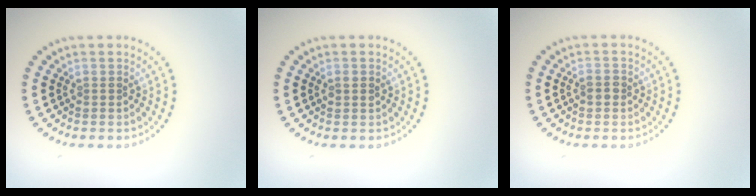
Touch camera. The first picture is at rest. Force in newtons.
{"total": 1.1, "press": 1.1, "slide": 0.1}
{"total": 1.2, "press": 1.1, "slide": 0.2}